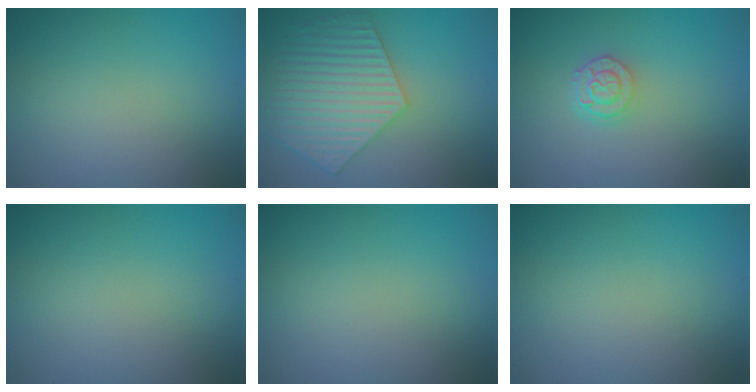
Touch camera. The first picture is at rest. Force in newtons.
{"total": 5.9, "press": 5.1, "slide": 3.0}
{"total": 2.3, "press": 1.9, "slide": 1.4}
{"total": 0.0}
{"total": 0.0}
{"total": 0.0}